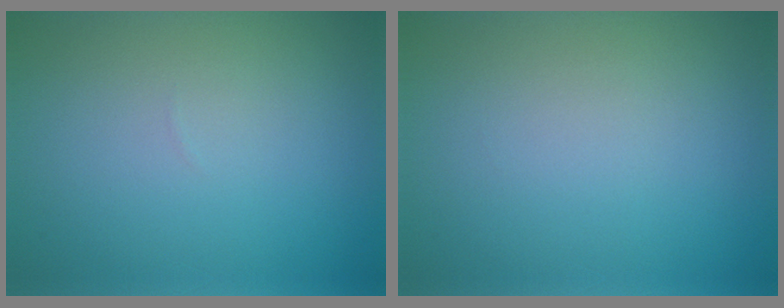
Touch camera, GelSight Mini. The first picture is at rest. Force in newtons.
{"total": 0.0}